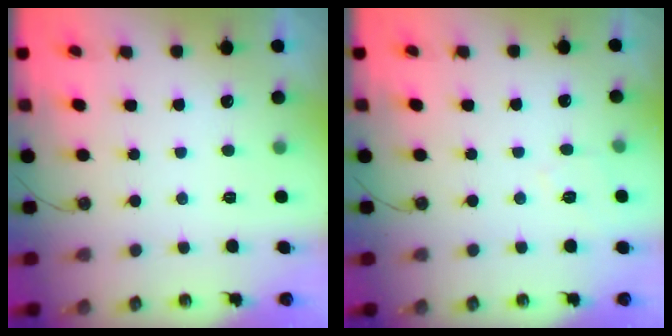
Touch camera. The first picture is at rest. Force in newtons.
{"total": 4.7, "press": 4.7, "slide": 0.6}